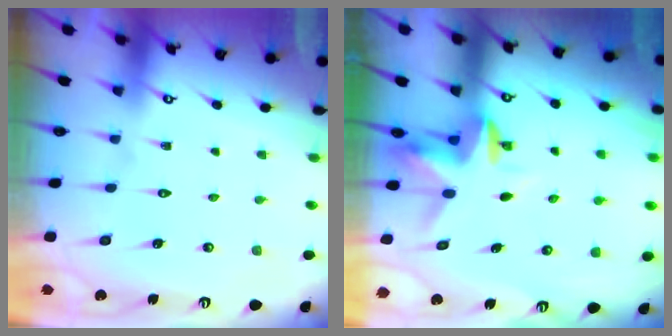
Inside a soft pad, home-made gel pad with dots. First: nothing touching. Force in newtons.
{"total": 3.5, "press": 3.5, "slide": 0.2}